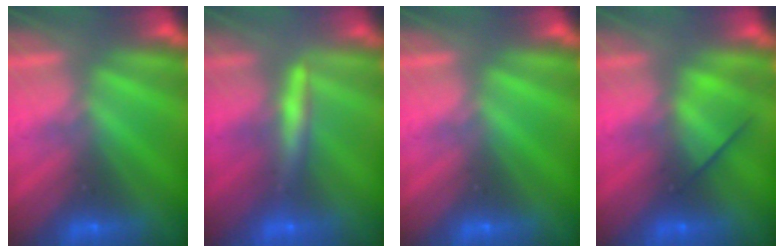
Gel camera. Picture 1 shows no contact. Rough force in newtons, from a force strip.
{"total": 2.4}
{"total": 0.0}
{"total": 2.5}